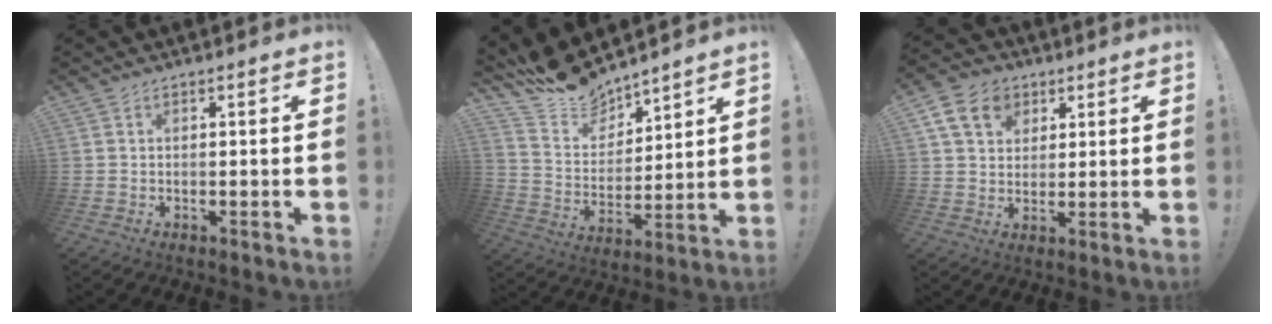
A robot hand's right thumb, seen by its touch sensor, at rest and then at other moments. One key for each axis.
{"total": 11.9, "fx": 11.2, "fy": 3.8, "fz": 1.0, "tx": -0.045, "ty": -0.103, "tz": 0.209}
{"total": 12.1, "fx": 5.1, "fy": 9.4, "fz": 5.6, "tx": -0.082, "ty": -0.017, "tz": 0.101}